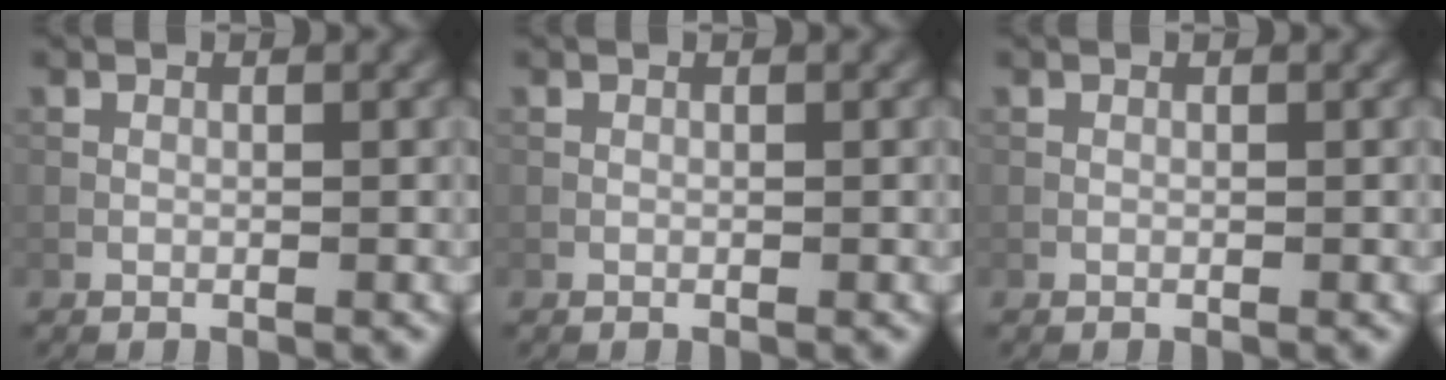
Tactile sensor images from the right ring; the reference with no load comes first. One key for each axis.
{"total": 0.0}
{"total": 0.0}